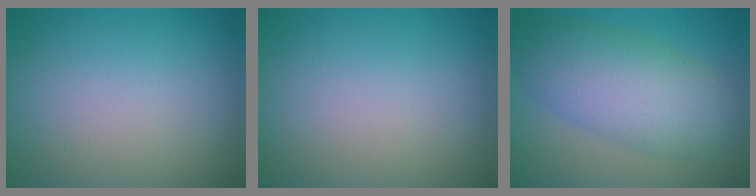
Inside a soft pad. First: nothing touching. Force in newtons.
{"total": 0.0}
{"total": 5.5, "press": 5.5, "slide": 0.3}